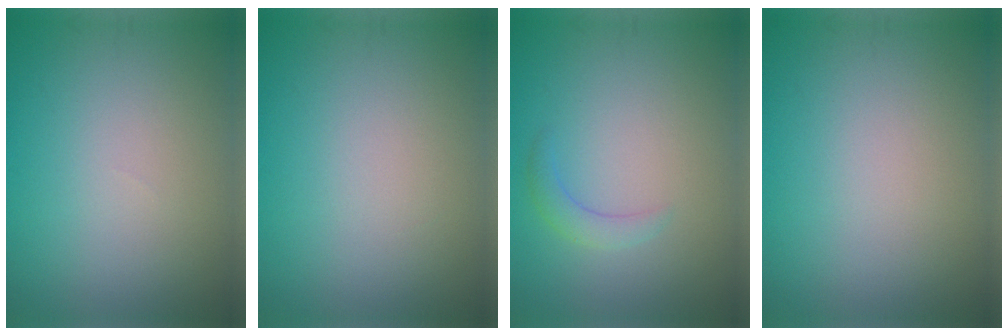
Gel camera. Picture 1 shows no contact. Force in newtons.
{"total": 0.0}
{"total": 1.6, "press": 1.6, "slide": 0.2}
{"total": 0.0}